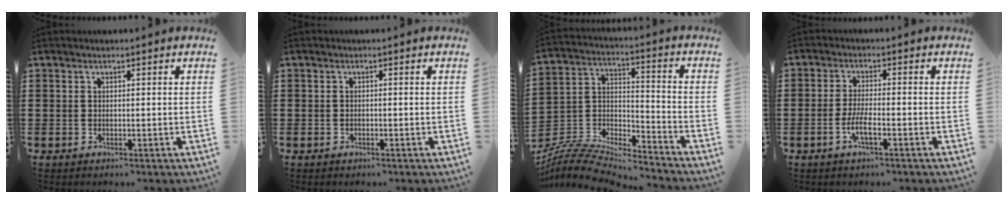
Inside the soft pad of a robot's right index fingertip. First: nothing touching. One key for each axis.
{"total": 0.0}
{"total": 7.0, "fx": -6.8, "fy": 0.8, "fz": 1.5, "tx": -0.041, "ty": -0.008, "tz": -0.142}
{"total": 3.8, "fx": -1.6, "fy": 0.6, "fz": 3.4, "tx": -0.071, "ty": -0.003, "tz": -0.033}